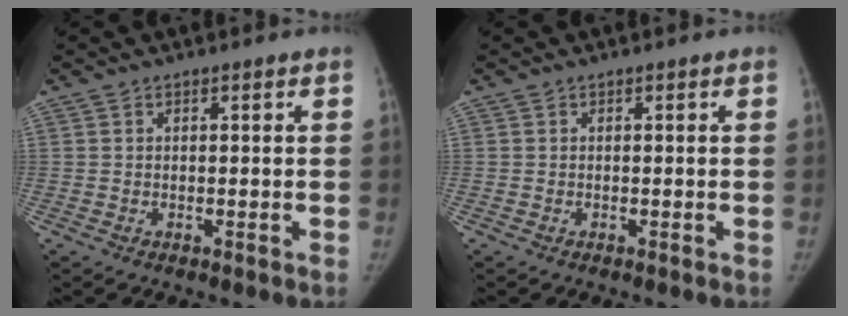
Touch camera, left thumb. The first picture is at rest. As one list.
[{"total": 0.0}]